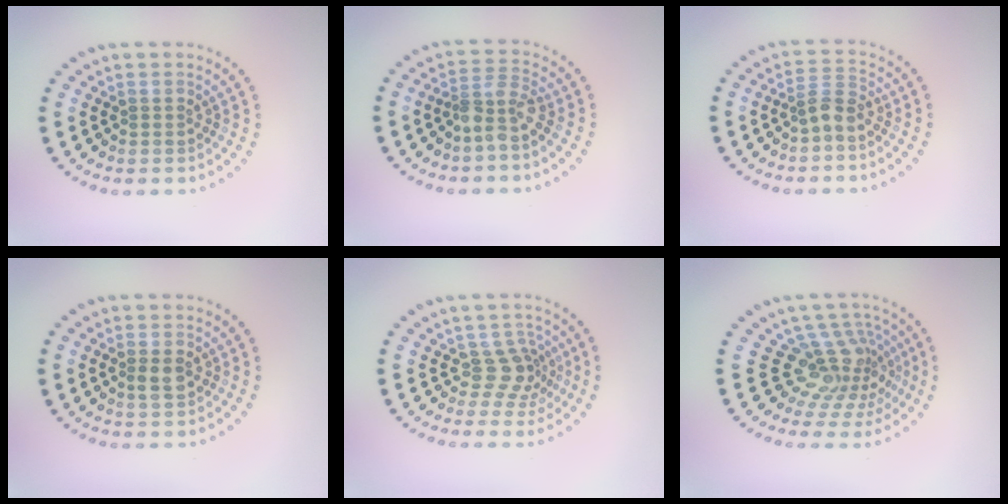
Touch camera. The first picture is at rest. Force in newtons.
{"total": 2.4, "press": 1.8, "slide": 1.6}
{"total": 2.1, "press": 1.6, "slide": 1.4}
{"total": 1.7, "press": 1.7, "slide": 0.3}
{"total": 2.7, "press": 2.0, "slide": 1.8}
{"total": 4.6, "press": 3.0, "slide": 3.4}